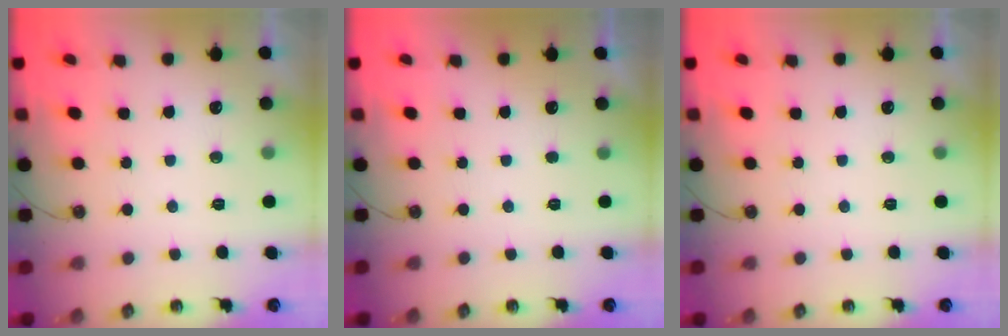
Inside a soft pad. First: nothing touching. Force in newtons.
{"total": 0.0}
{"total": 0.0}